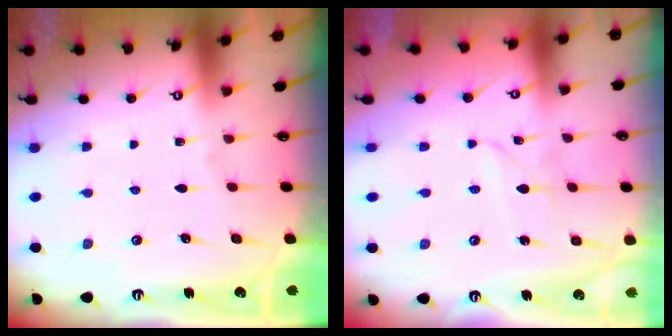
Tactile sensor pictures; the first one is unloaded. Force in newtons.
{"total": 2.2, "press": 2.2, "slide": 0.2}